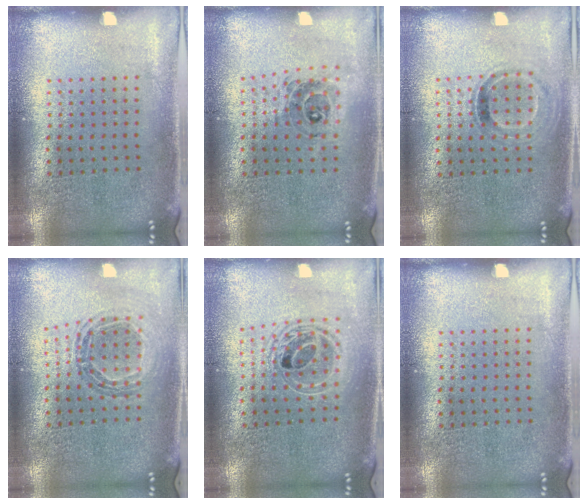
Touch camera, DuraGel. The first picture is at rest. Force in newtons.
{"total": 0.7, "press": 0.7, "slide": 0.0}
{"total": 1.0, "press": 0.8, "slide": 0.6}
{"total": 0.8, "press": 0.8, "slide": 0.1}
{"total": 1.5, "press": 1.3, "slide": 0.8}
{"total": 0.0}